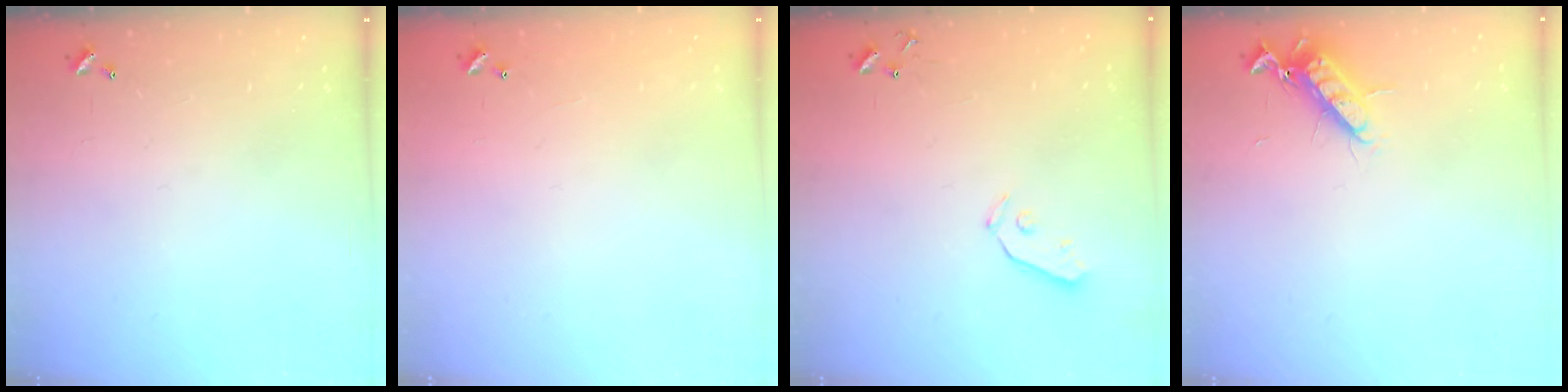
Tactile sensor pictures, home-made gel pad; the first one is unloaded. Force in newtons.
{"total": 3.7, "press": 3.6, "slide": 0.4}
{"total": 3.4, "press": 3.4, "slide": 0.5}
{"total": 11.1, "press": 11.1, "slide": 1.3}